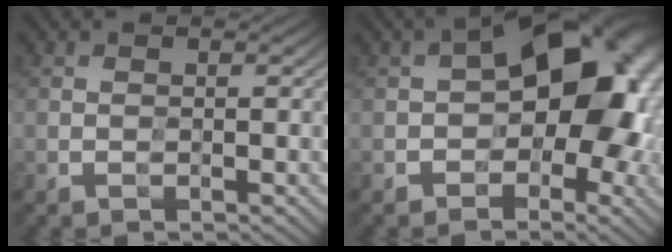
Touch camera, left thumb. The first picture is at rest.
{"total": 14.9, "force": [0.0, 9.5, 11.5], "torque": [-0.119, 0.011, -0.013]}